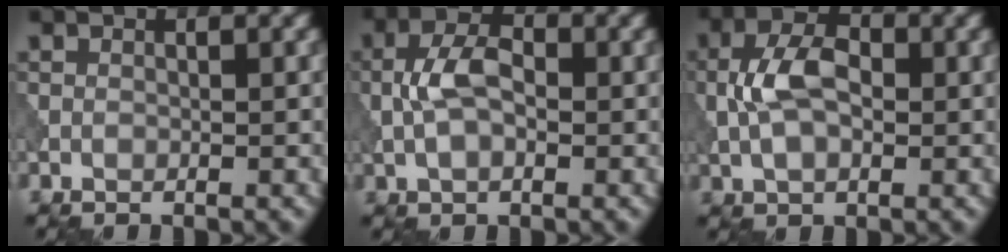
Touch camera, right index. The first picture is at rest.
{"total": 4.2, "force": [-0.3, 2.4, 3.4], "torque": [-0.075, 0.007, -0.009]}
{"total": 5.2, "force": [0.0, 3.1, 4.2], "torque": [-0.086, 0.009, -0.005]}